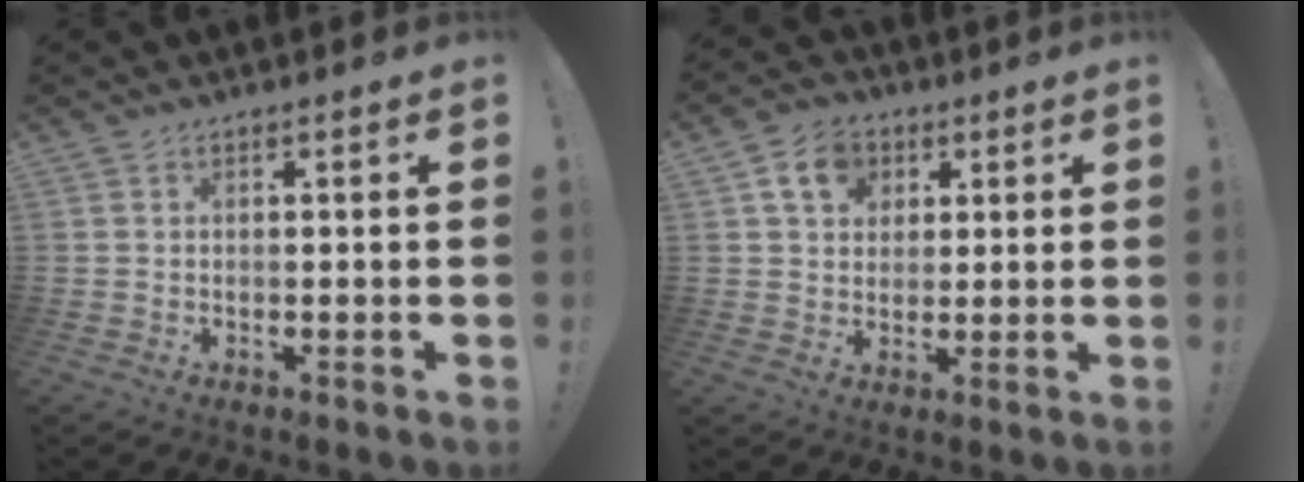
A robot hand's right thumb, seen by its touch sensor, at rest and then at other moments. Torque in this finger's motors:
{"motor_torque": [0.74, 0.94, 0.72, 0.13, -0.02]}